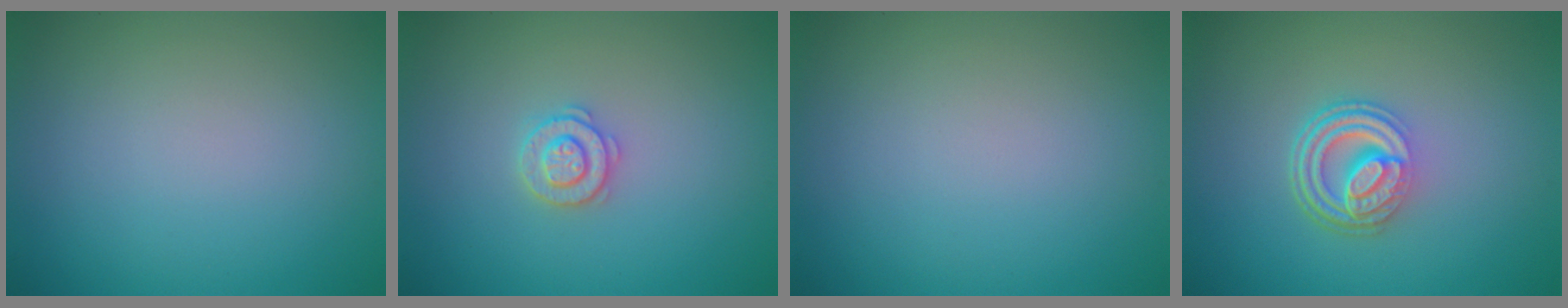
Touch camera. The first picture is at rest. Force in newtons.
{"total": 2.2, "press": 2.2, "slide": 0.3}
{"total": 0.0}
{"total": 4.9, "press": 3.4, "slide": 3.5}